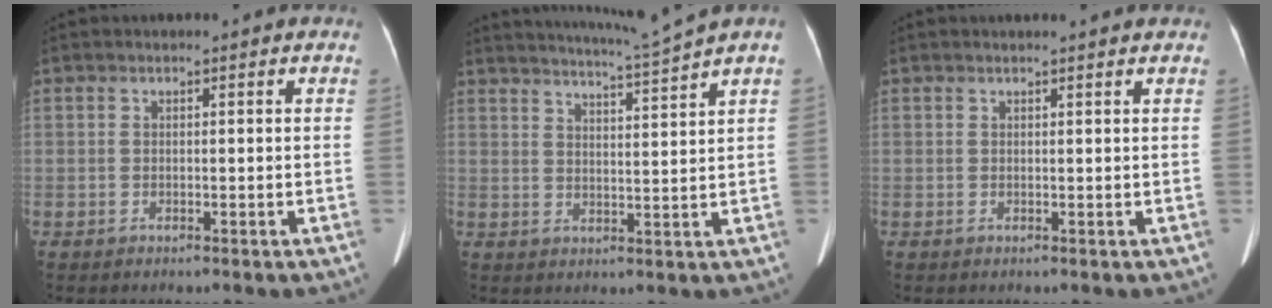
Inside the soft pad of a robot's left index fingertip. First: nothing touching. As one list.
[{"total": 7.8, "force": [7.0, -2.7, 2.2], "torque": [-0.046, -0.028, 0.112]}, {"total": 3.1, "force": [2.8, -0.1, 1.2], "torque": [-0.017, 0.014, 0.029]}]